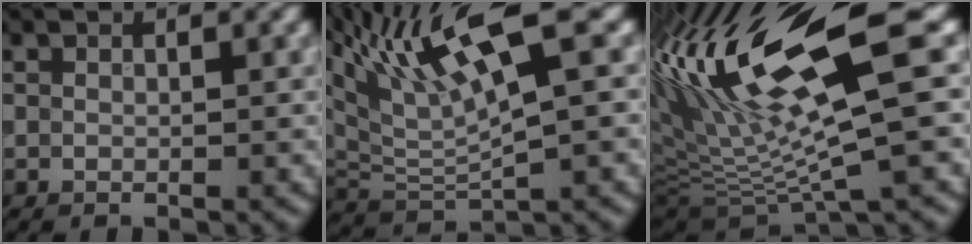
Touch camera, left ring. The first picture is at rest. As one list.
[{"total": 9.3, "force": [5.2, 1.6, 7.5], "torque": [-0.145, 0.014, 0.099]}, {"total": 14.4, "force": [3.8, 3.3, 13.5], "torque": [-0.247, 0.011, 0.075]}]